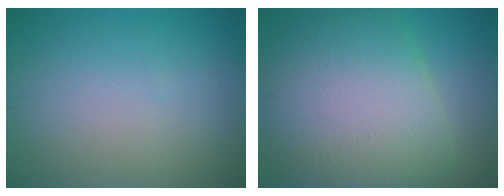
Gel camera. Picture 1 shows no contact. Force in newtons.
{"total": 12.5, "press": 12.5, "slide": 0.3}